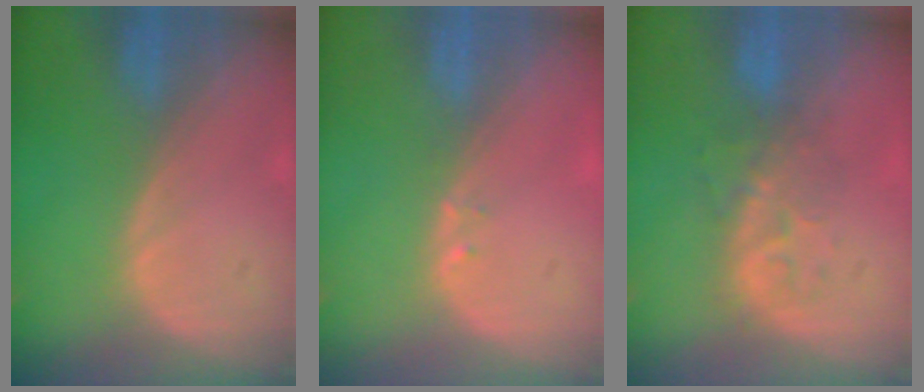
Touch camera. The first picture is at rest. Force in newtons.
{"total": 0.6, "press": 0.6, "slide": 0.2}
{"total": 4.9, "press": 4.9, "slide": 0.8}